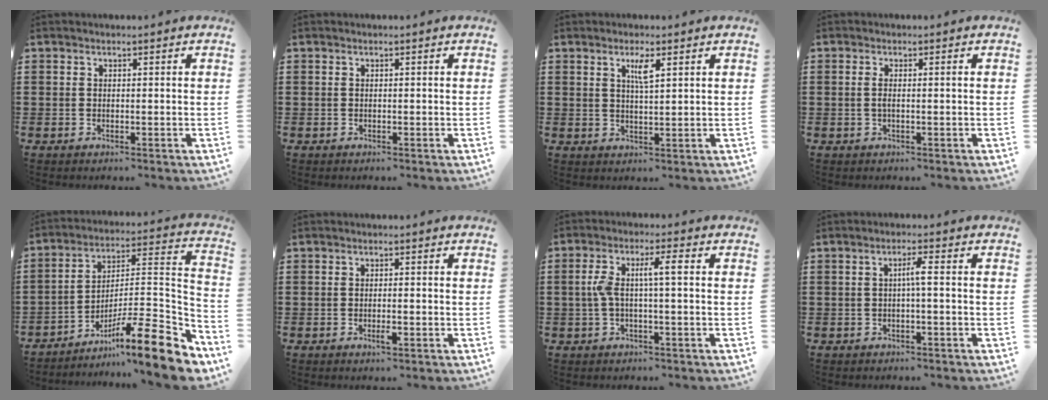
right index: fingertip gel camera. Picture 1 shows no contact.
{"total": 0.0}
{"total": 2.9, "force": [1.4, 0.5, 2.5], "torque": [-0.045, 0.000, 0.020]}
{"total": 1.4, "force": [-0.1, 0.1, 1.4], "torque": [-0.027, 0.000, -0.003]}
{"total": 13.4, "force": [-8.8, 1.8, 9.9], "torque": [-0.135, 0.016, -0.158]}
{"total": 1.7, "force": [-0.8, 0.4, 1.4], "torque": [-0.024, 0.000, -0.013]}
{"total": 5.4, "force": [0.0, 0.8, 5.4], "torque": [-0.122, -0.004, -0.013]}
{"total": 2.4, "force": [-0.2, 0.0, 2.4], "torque": [-0.046, 0.001, -0.008]}